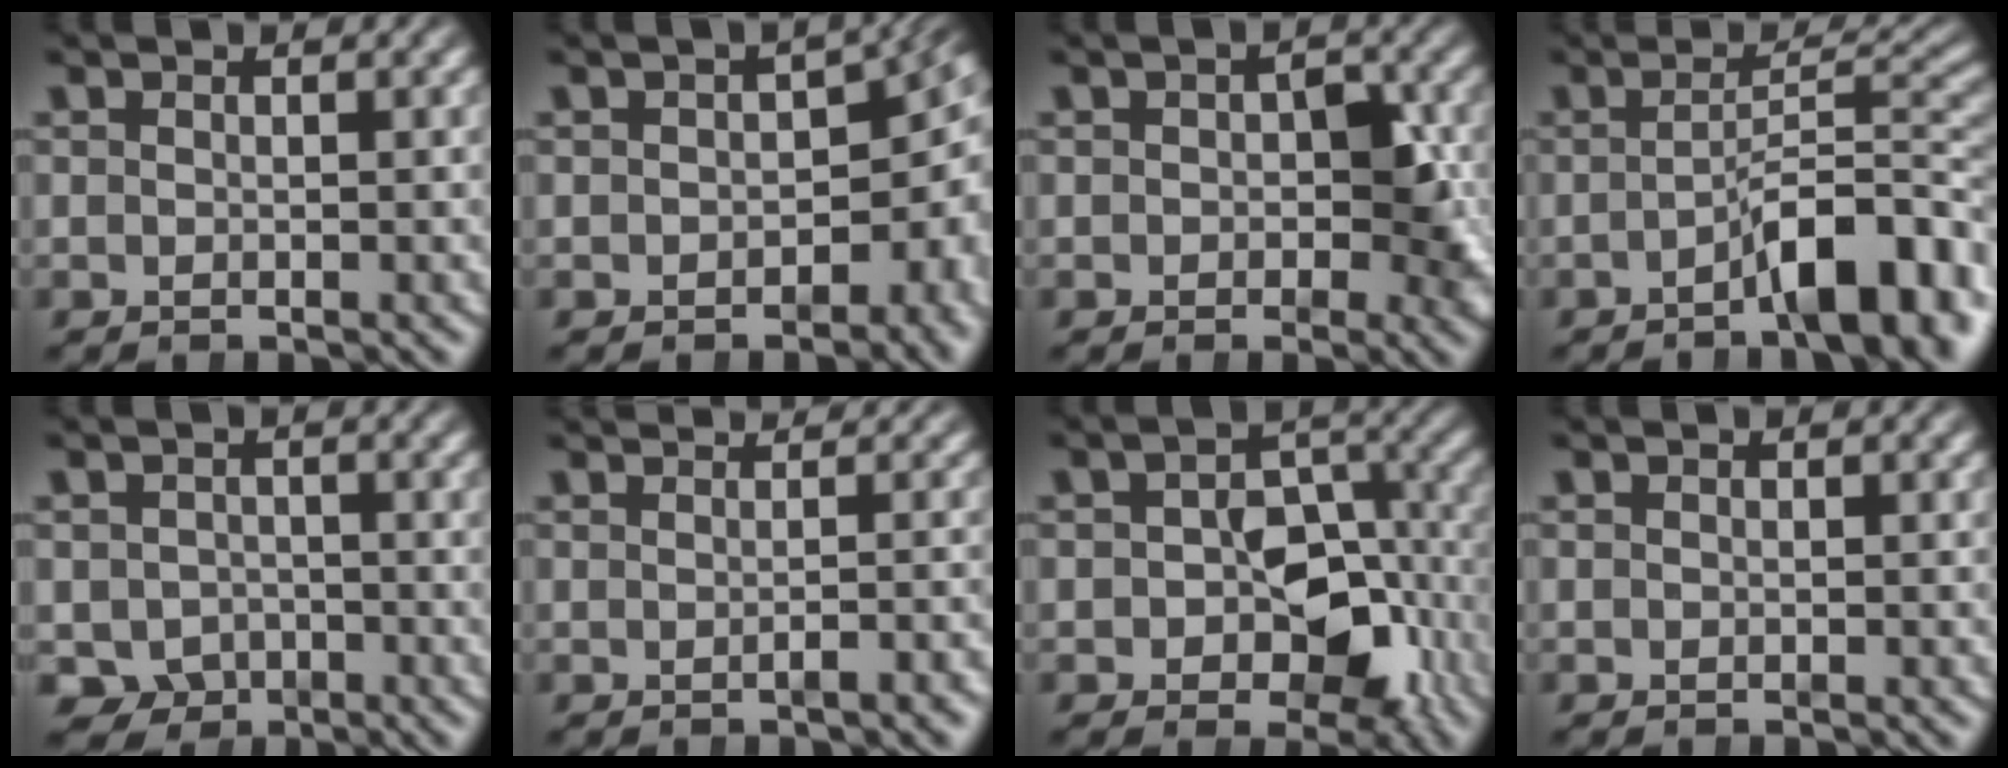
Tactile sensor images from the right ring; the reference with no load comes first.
{"total": 4.7, "force": [-1.1, 2.8, 3.6], "torque": [-0.015, 0.001, -0.015]}
{"total": 3.8, "force": [-0.4, 2.3, 3.0], "torque": [-0.025, 0.001, -0.009]}
{"total": 6.1, "force": [-3.1, 1.2, 5.1], "torque": [-0.060, 0.002, -0.051]}
{"total": 6.9, "force": [-3.4, 5.7, 1.8], "torque": [-0.033, -0.036, -0.051]}
{"total": 1.4, "force": [0.6, -0.4, 1.1], "torque": [0.000, 0.018, 0.002]}
{"total": 6.7, "force": [-2.1, 4.8, 4.2], "torque": [-0.061, -0.022, -0.024]}
{"total": 0.0}